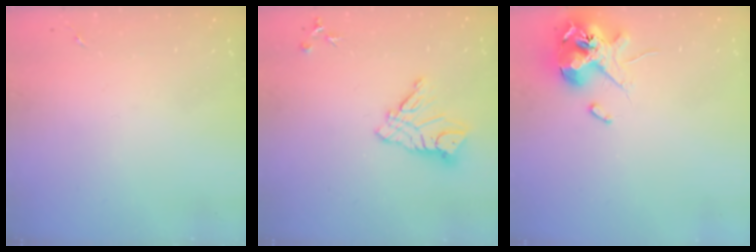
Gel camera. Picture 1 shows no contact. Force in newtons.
{"total": 11.6, "press": 11.6, "slide": 0.7}
{"total": 13.6, "press": 13.5, "slide": 1.9}